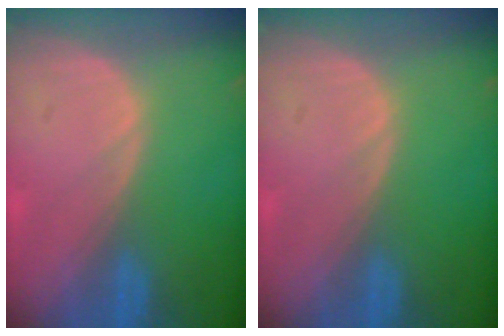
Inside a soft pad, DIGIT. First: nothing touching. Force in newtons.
{"total": 0.0}